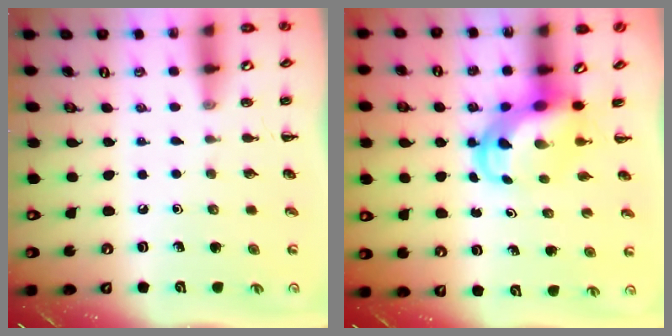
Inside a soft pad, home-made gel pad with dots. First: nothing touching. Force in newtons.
{"total": 6.4, "press": 6.4, "slide": 0.9}